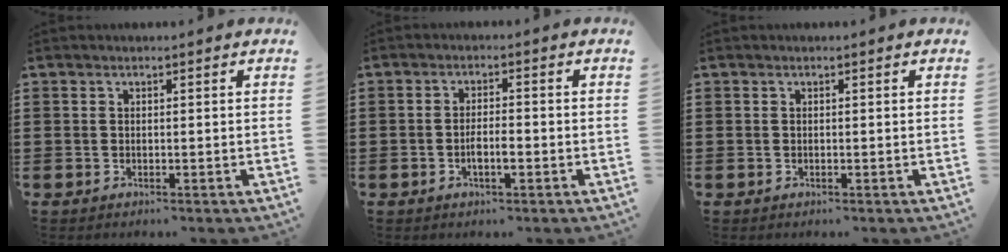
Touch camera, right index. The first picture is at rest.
{"total": 3.1, "force": [-1.1, 0.9, 2.8], "torque": [-0.058, 0.001, -0.022]}
{"total": 0.0}